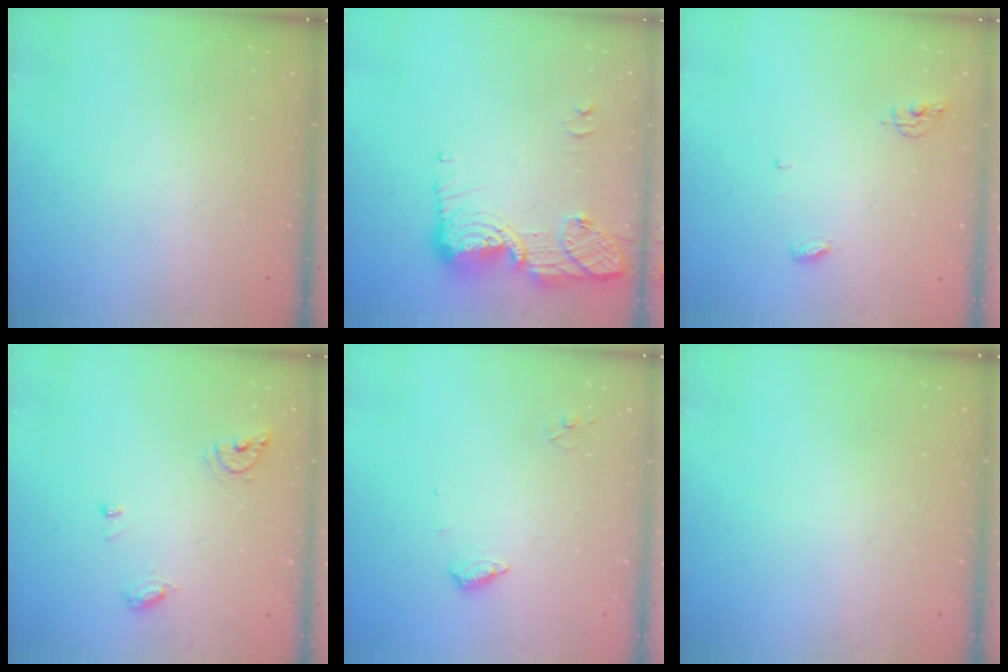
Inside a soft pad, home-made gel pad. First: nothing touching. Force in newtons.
{"total": 14.5, "press": 14.3, "slide": 2.9}
{"total": 4.7, "press": 4.7, "slide": 0.4}
{"total": 7.4, "press": 7.3, "slide": 0.9}
{"total": 6.3, "press": 6.2, "slide": 0.6}
{"total": 0.0}